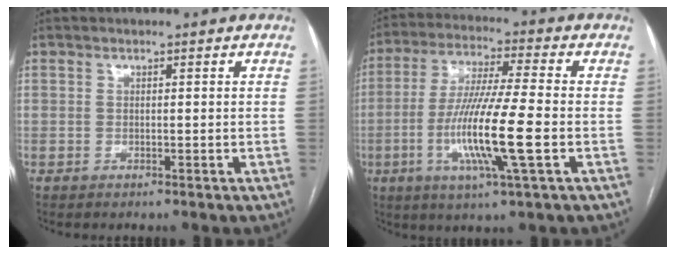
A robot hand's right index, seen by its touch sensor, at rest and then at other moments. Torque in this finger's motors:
{"motor_torque": [1.81, -0.33, 0.49, 0.13]}